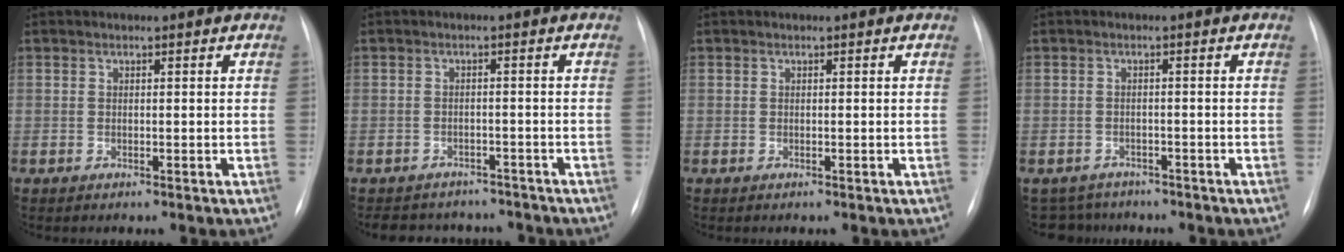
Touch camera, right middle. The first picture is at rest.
{"total": 8.3, "force": [-7.3, 3.9, 0.9], "torque": [-0.010, 0.015, -0.089]}
{"total": 0.0}
{"total": 4.5, "force": [-3.9, 2.1, -0.7], "torque": [0.012, 0.007, -0.059]}